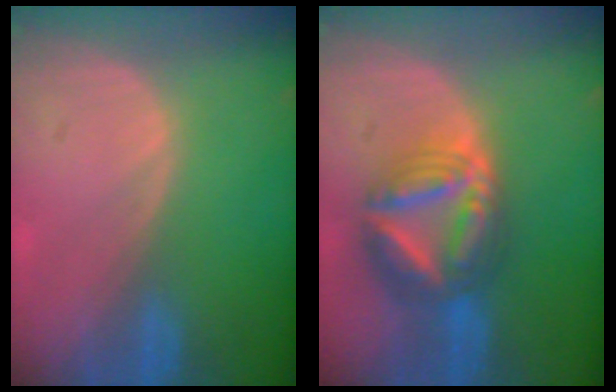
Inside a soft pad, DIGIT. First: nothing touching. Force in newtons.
{"total": 9.1, "press": 9.1, "slide": 0.8}